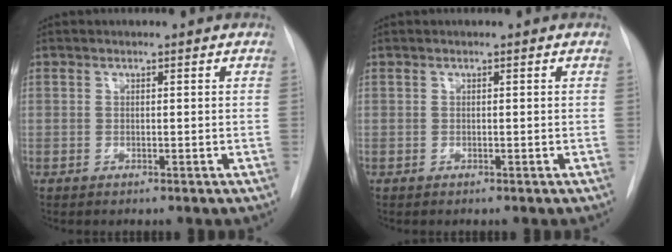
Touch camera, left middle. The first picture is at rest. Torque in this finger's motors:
{"motor_torque": [0.00, 0.00, -0.01, 0.00]}